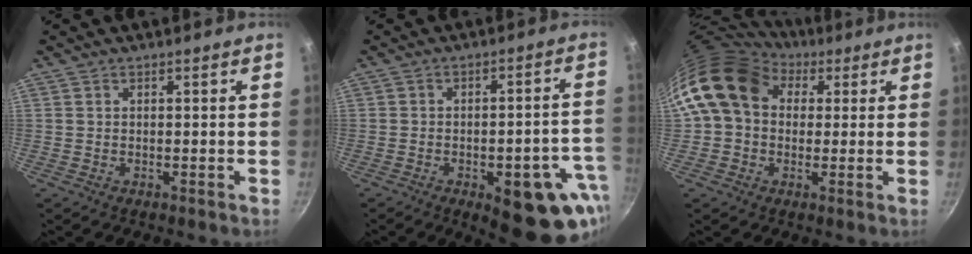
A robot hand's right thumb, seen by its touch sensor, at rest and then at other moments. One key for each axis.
{"total": 17.8, "fx": -7.1, "fy": 7.5, "fz": 14.5, "tx": -0.114, "ty": 0.021, "tz": -0.084}
{"total": 13.2, "fx": 4.2, "fy": 10.4, "fz": 7.0, "tx": -0.096, "ty": 0.015, "tz": 0.057}